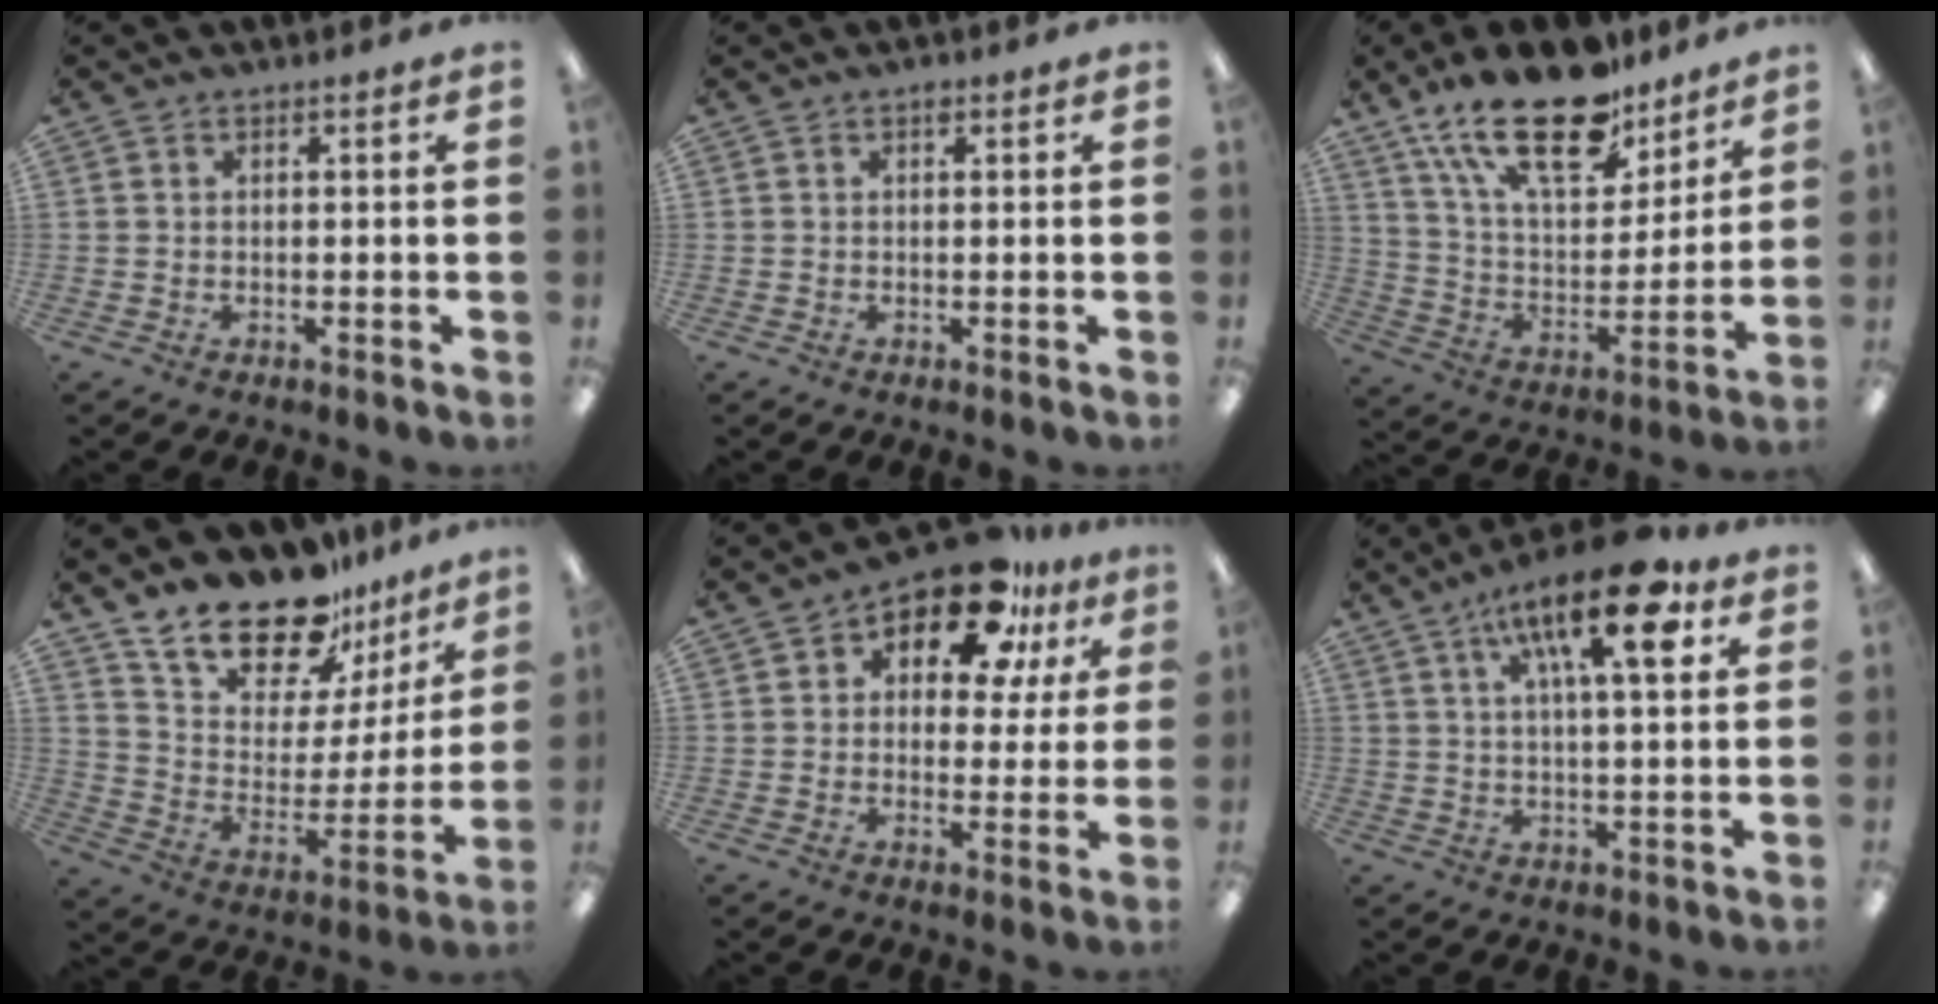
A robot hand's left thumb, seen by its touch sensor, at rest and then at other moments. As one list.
[{"total": 0.8, "force": [0.5, 0.4, 0.5], "torque": [-0.012, 0.003, 0.009]}, {"total": 22.6, "force": [15.8, 9.8, 12.9], "torque": [-0.238, -0.085, 0.278]}, {"total": 20.4, "force": [16.9, 8.7, 7.5], "torque": [-0.142, -0.125, 0.302]}, {"total": 14.6, "force": [9.5, 7.1, 8.5], "torque": [-0.124, -0.052, 0.163]}, {"total": 17.1, "force": [8.3, 5.6, 13.8], "torque": [-0.208, -0.028, 0.127]}]